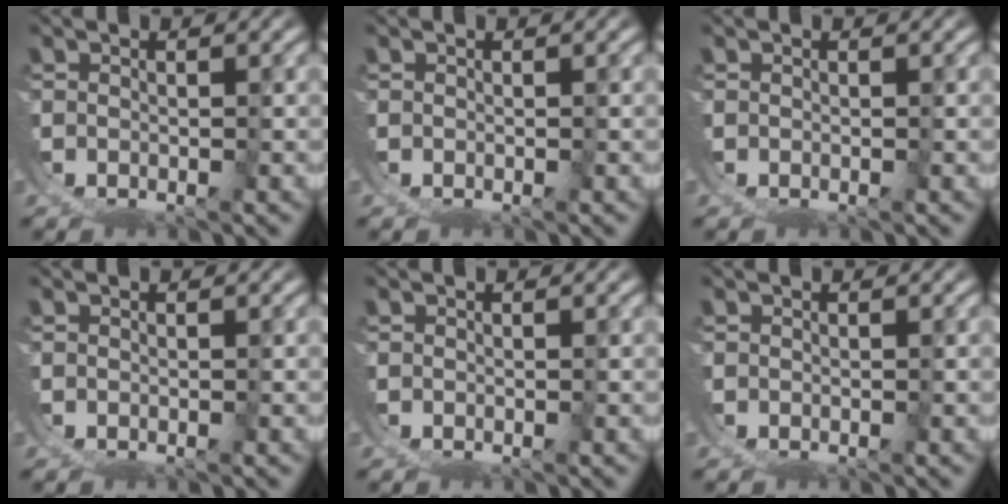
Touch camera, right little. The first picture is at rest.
{"total": 0.0}
{"total": 0.0}
{"total": 0.0}
{"total": 0.0}
{"total": 0.0}